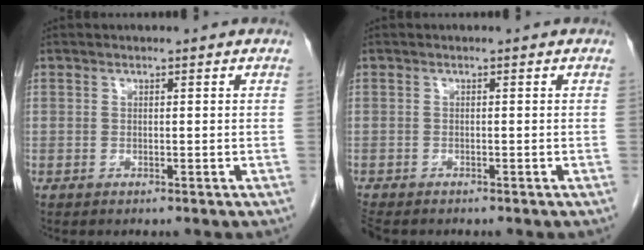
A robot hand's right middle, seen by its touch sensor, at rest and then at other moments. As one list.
[{"total": 2.5, "force": [-2.2, 0.8, 0.9], "torque": [-0.021, -0.008, -0.036]}]